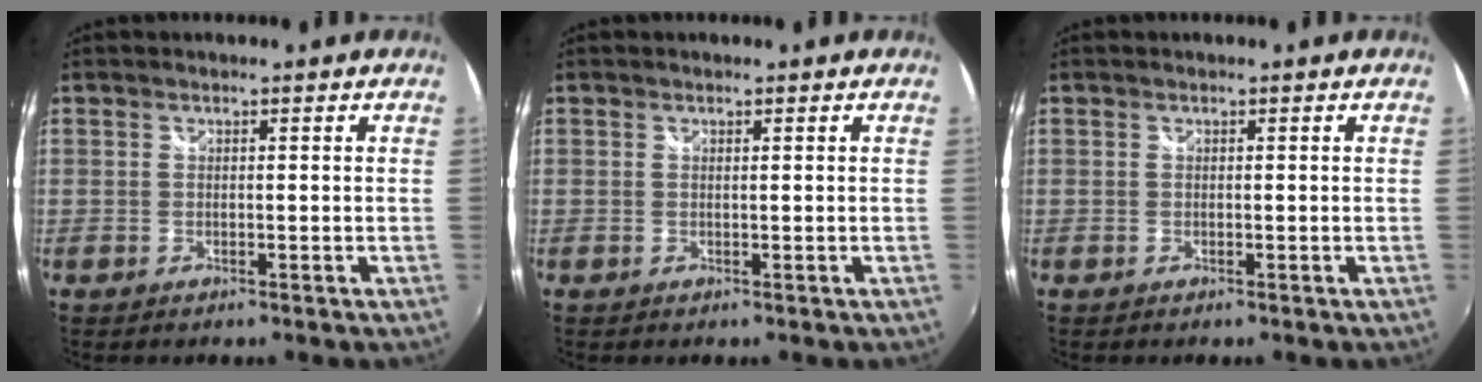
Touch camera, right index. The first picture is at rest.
{"total": 0.0}
{"total": 0.0}